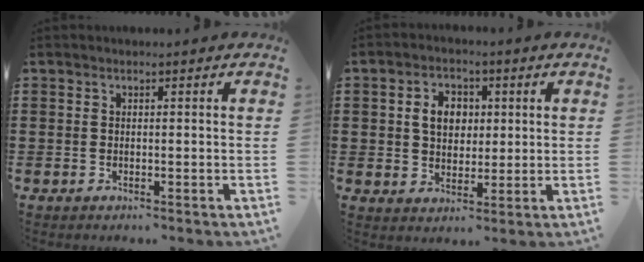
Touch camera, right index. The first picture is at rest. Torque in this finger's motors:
{"motor_torque": [0.24, 0.14, 0.31, 0.02]}